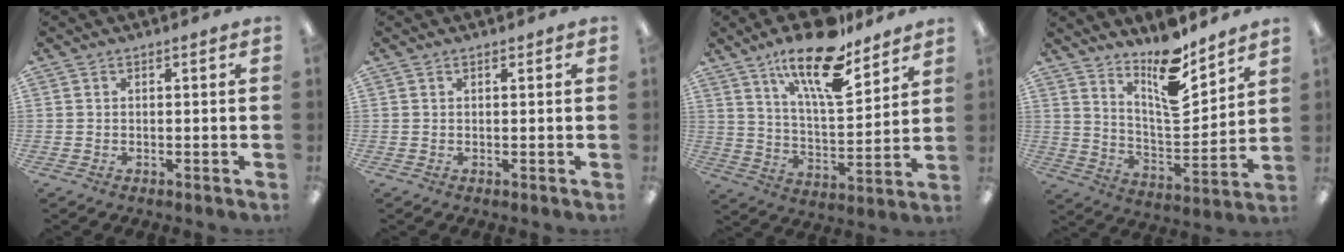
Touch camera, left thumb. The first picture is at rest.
{"total": 0.6, "force": [0.5, 0.2, 0.3], "torque": [0.001, -0.002, 0.006]}
{"total": 18.8, "force": [13.1, 6.4, 11.8], "torque": [-0.193, -0.073, 0.216]}
{"total": 13.7, "force": [10.4, 4.1, 7.8], "torque": [-0.125, -0.077, 0.180]}